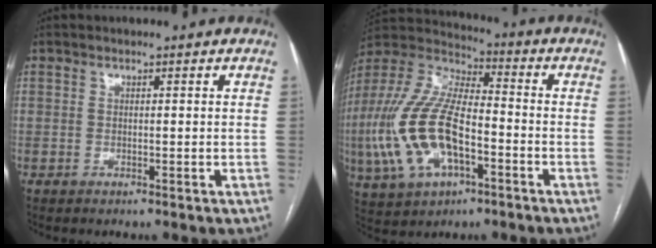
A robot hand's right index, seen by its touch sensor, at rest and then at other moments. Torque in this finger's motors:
{"motor_torque": [2.14, 0.00, 1.05, 0.18]}